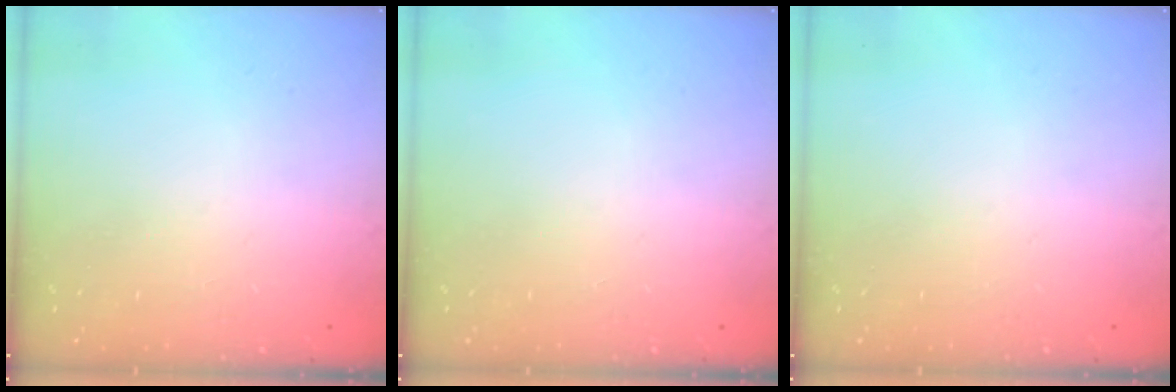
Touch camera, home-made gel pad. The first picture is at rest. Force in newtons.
{"total": 0.0}
{"total": 0.0}